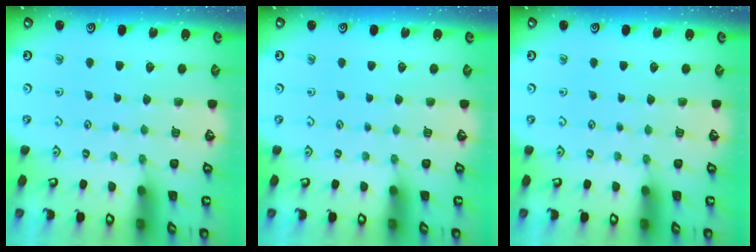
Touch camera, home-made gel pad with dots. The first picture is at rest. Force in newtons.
{"total": 0.0}
{"total": 0.0}